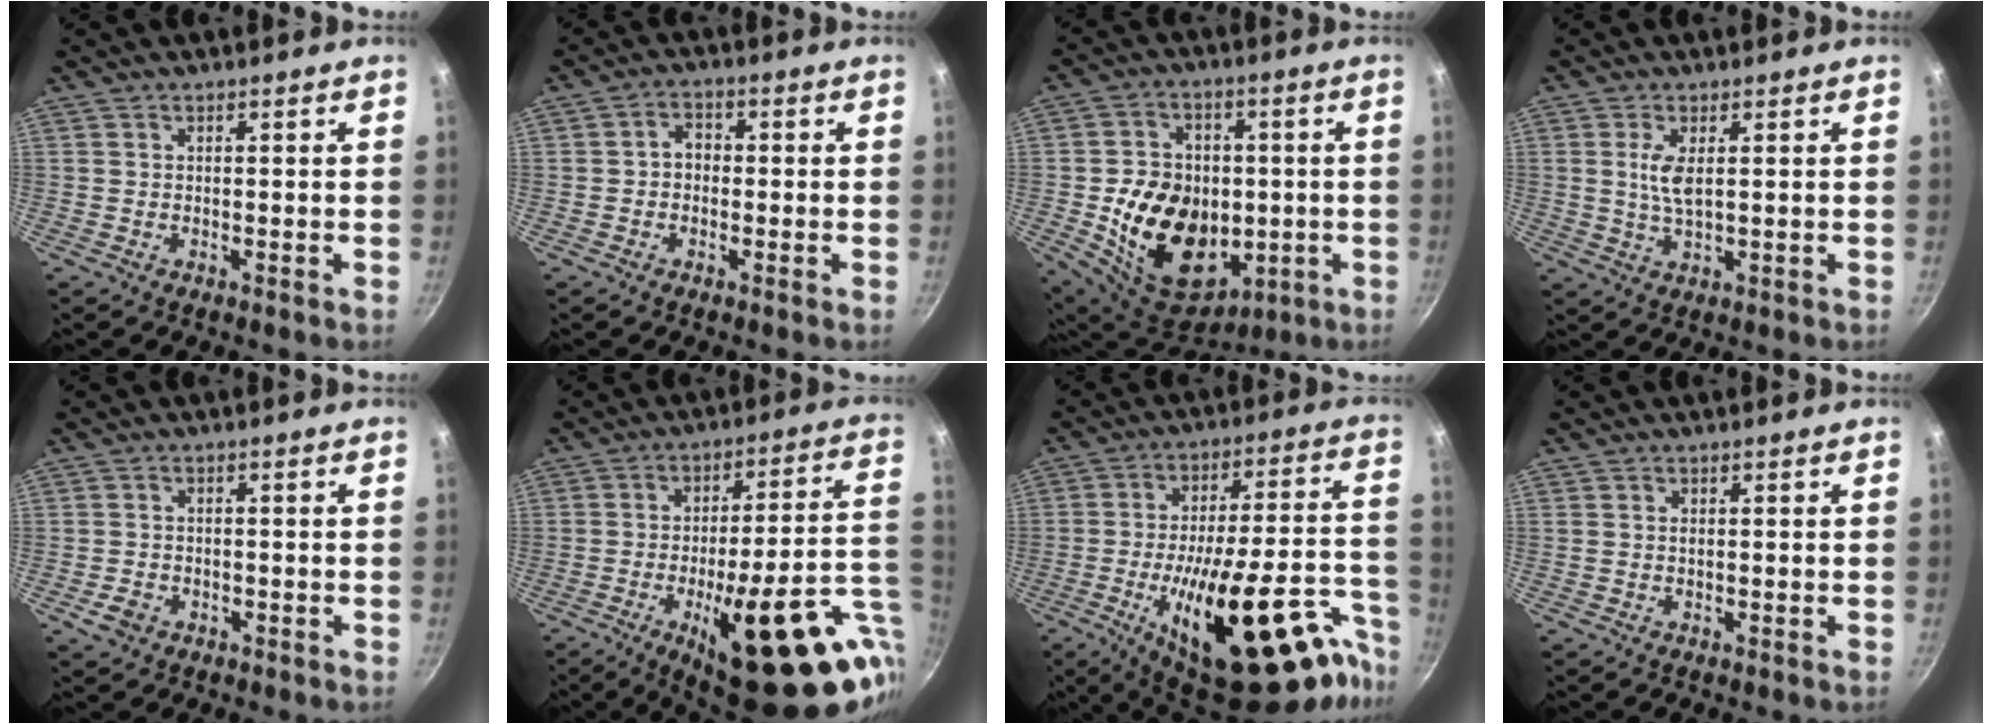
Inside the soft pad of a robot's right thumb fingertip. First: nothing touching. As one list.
[{"total": 3.3, "force": [-0.4, 2.7, 2.0], "torque": [-0.015, 0.011, -0.013]}, {"total": 20.7, "force": [-2.5, 15.5, 13.4], "torque": [-0.197, 0.006, -0.021]}, {"total": 4.6, "force": [1.0, 1.8, 4.2], "torque": [-0.084, -0.005, 0.021]}, {"total": 3.2, "force": [-1.5, 2.5, 1.4], "torque": [-0.025, 0.014, -0.022]}, {"total": 28.1, "force": [-9.1, 8.9, 25.1], "torque": [-0.296, 0.010, -0.114]}, {"total": 32.5, "force": [-16.3, 11.5, 25.6], "torque": [-0.321, 0.070, -0.235]}, {"total": 0.5, "force": [0.1, 0.3, 0.4], "torque": [-0.007, 0.001, 0.001]}]